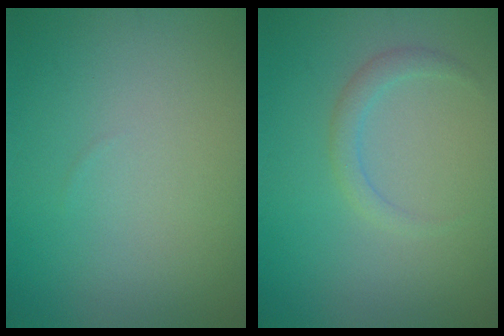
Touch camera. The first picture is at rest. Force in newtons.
{"total": 1.5, "press": 1.5, "slide": 0.1}